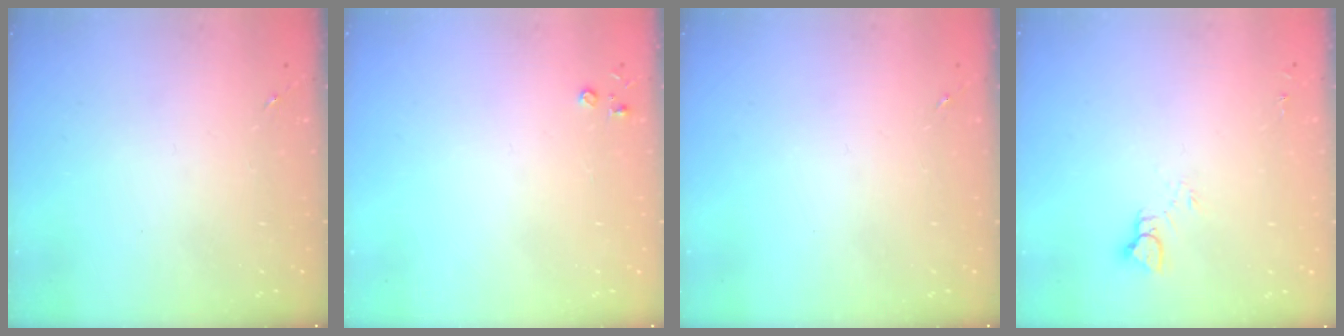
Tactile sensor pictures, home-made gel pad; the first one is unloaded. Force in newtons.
{"total": 2.8, "press": 2.8, "slide": 0.3}
{"total": 0.0}
{"total": 5.3, "press": 5.3, "slide": 0.5}